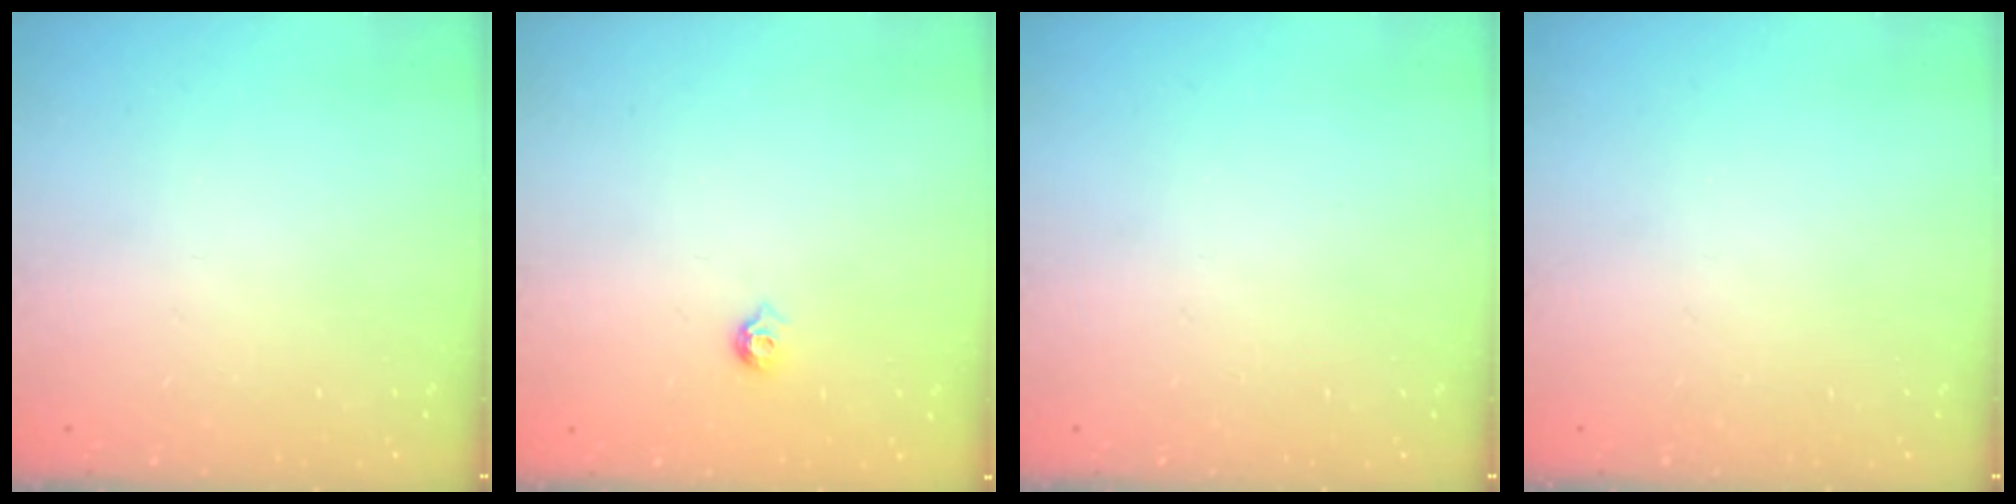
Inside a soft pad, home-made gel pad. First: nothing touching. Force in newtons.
{"total": 4.8, "press": 4.7, "slide": 0.9}
{"total": 0.0}
{"total": 0.0}